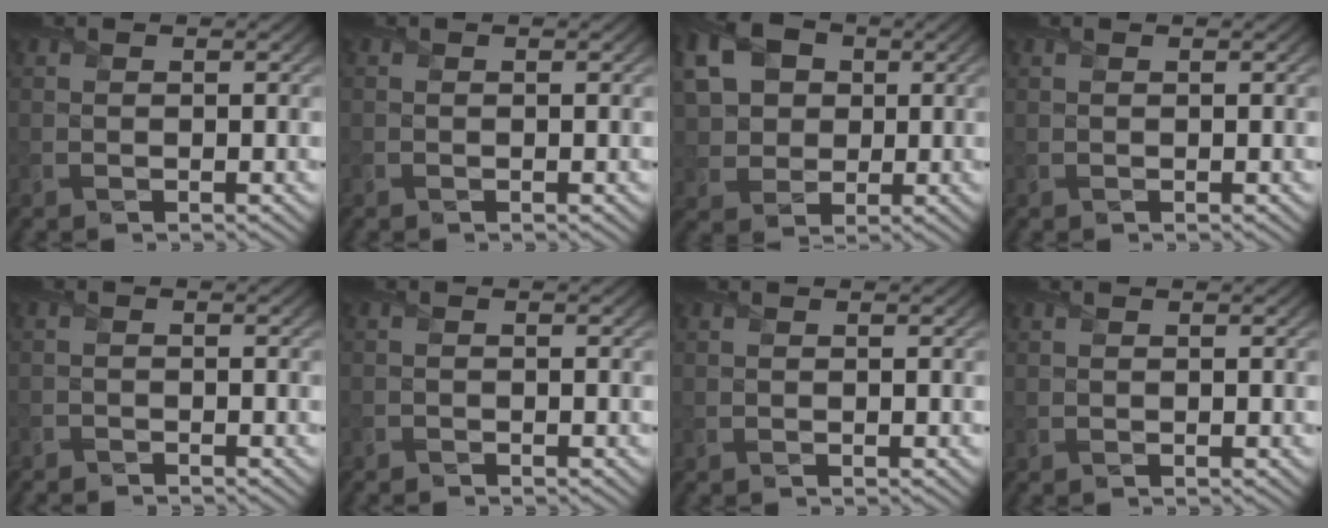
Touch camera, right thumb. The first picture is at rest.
{"total": 0.0}
{"total": 8.9, "force": [2.3, 7.0, 5.1], "torque": [-0.131, 0.010, 0.037]}
{"total": 0.0}
{"total": 1.7, "force": [-1.7, 0.0, -0.1], "torque": [0.002, -0.010, -0.037]}
{"total": 1.1, "force": [-1.1, 0.0, -0.2], "torque": [0.005, -0.008, -0.023]}
{"total": 0.0}
{"total": 0.0}